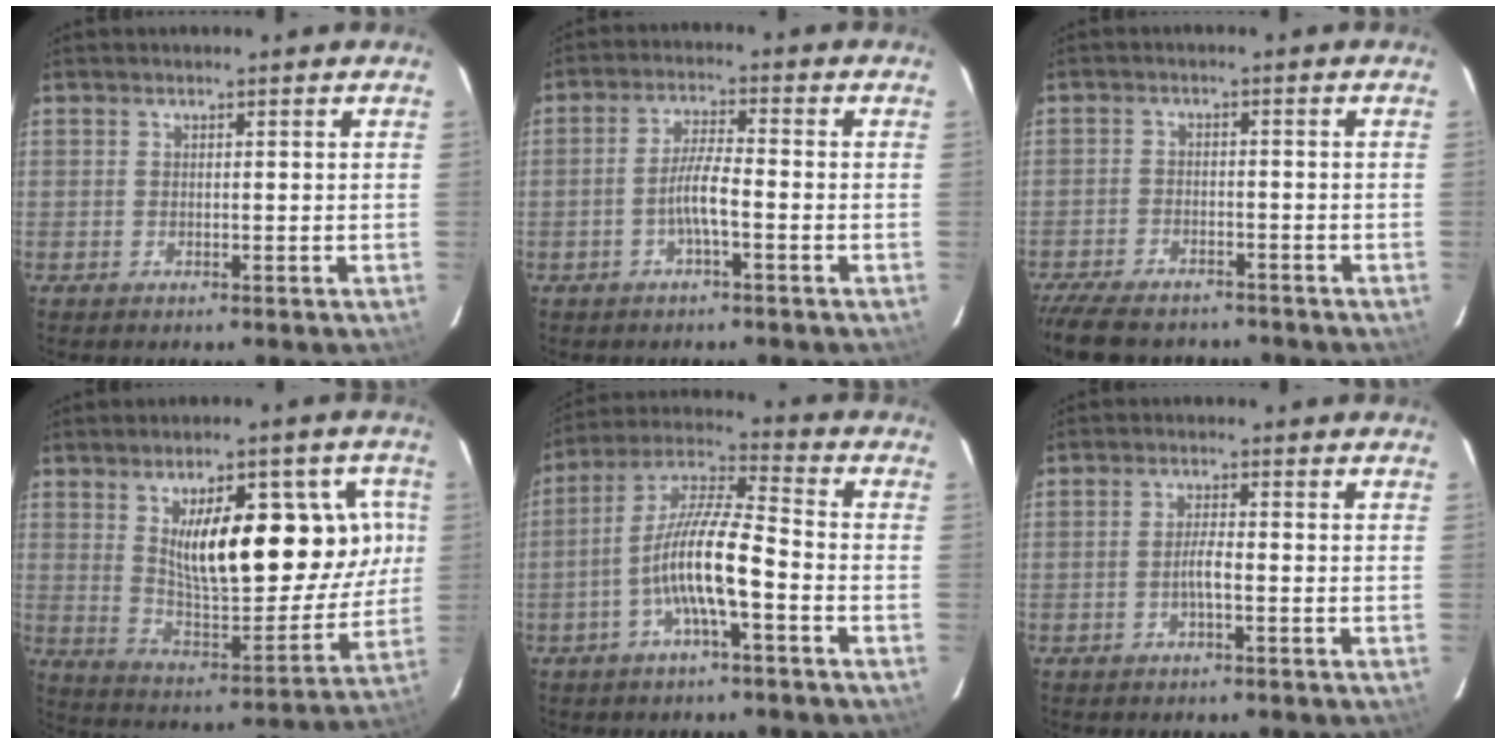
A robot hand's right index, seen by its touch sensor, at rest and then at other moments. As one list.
[{"total": 4.8, "force": [-2.0, 0.4, 4.4], "torque": [-0.088, 0.007, -0.039]}, {"total": 12.2, "force": [-10.7, 4.2, 4.2], "torque": [-0.115, -0.021, -0.171]}, {"total": 19.3, "force": [5.5, 8.3, 16.5], "torque": [-0.245, -0.003, 0.104]}, {"total": 11.5, "force": [-4.1, 1.8, 10.6], "torque": [-0.214, 0.009, -0.081]}, {"total": 1.8, "force": [-0.7, 0.2, 1.7], "torque": [-0.032, 0.003, -0.016]}]